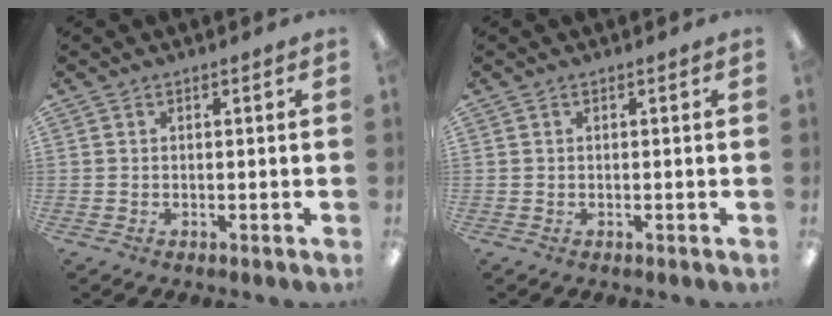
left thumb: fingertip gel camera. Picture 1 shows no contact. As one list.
[{"total": 0.0}]